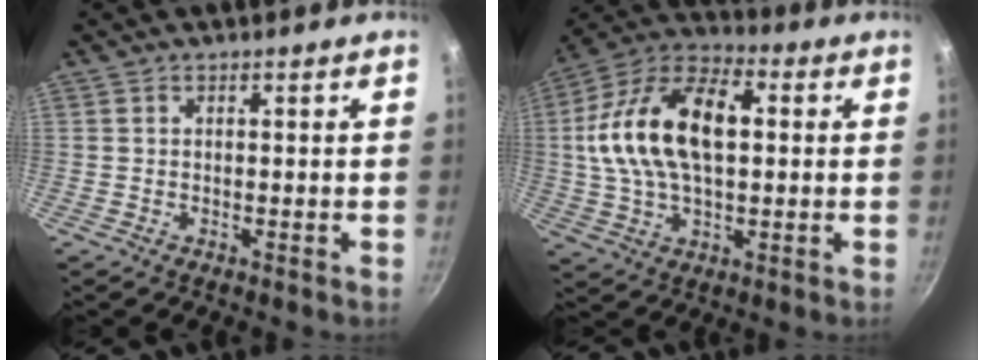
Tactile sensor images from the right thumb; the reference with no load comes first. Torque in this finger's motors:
{"motor_torque": [-0.40, 1.08, 1.00, -0.73, 0.45]}